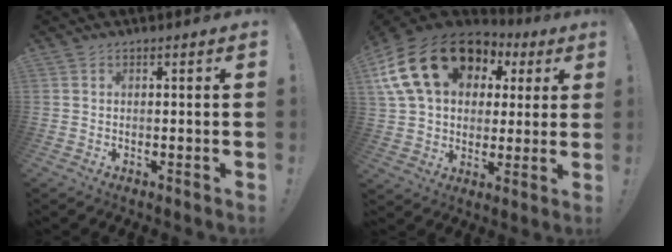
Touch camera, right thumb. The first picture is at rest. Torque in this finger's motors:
{"motor_torque": [1.50, 1.71, 2.44, 0.33, 0.19]}